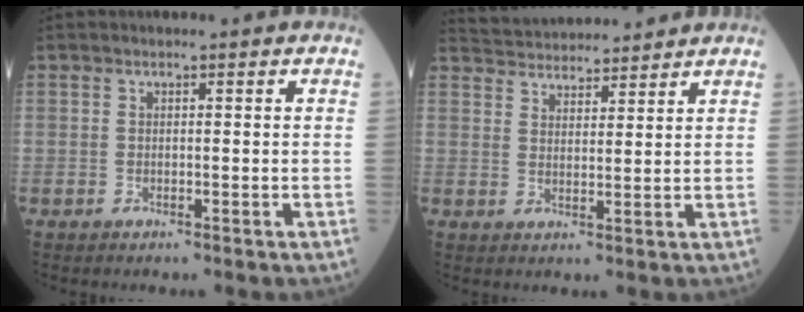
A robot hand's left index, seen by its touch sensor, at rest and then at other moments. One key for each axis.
{"total": 10.2, "fx": 9.9, "fy": 1.6, "fz": 2.0, "tx": -0.036, "ty": 0.026, "tz": 0.151}